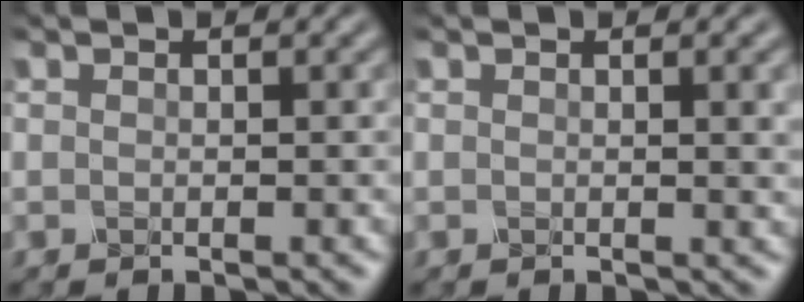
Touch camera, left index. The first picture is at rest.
{"total": 3.4, "force": [1.0, 1.3, 3.0], "torque": [-0.024, 0.010, 0.010]}